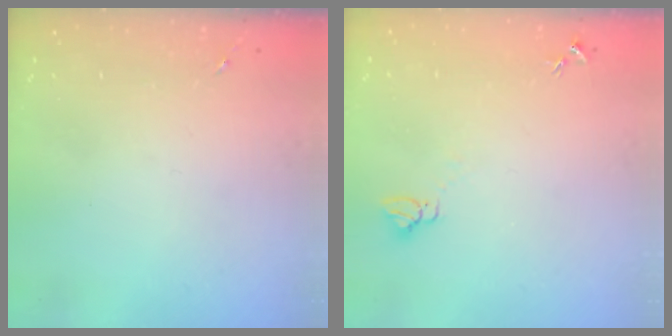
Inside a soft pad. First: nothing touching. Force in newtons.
{"total": 3.9, "press": 3.8, "slide": 0.3}